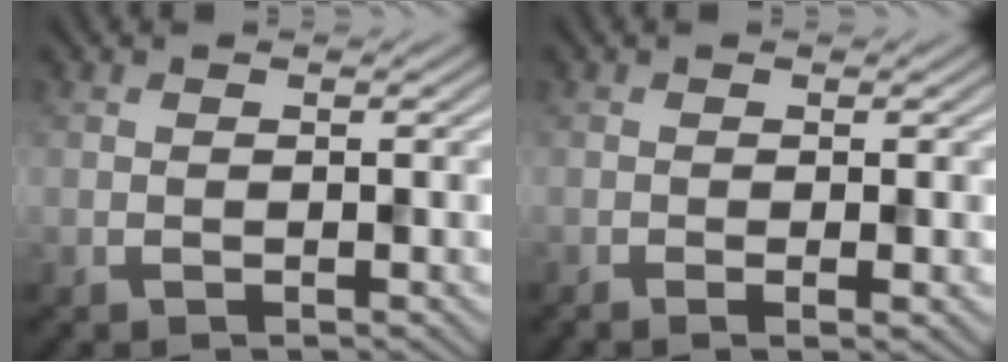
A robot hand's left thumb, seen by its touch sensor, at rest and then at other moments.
{"total": 1.7, "force": [-0.5, 0.4, 1.6], "torque": [-0.024, -0.004, -0.011]}